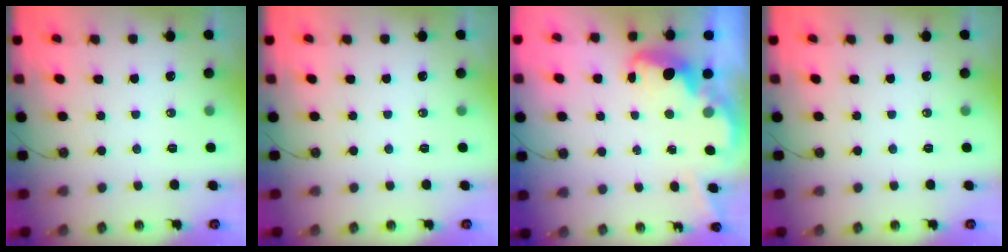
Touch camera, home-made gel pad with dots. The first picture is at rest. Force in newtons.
{"total": 0.0}
{"total": 3.8, "press": 3.7, "slide": 0.6}
{"total": 0.0}